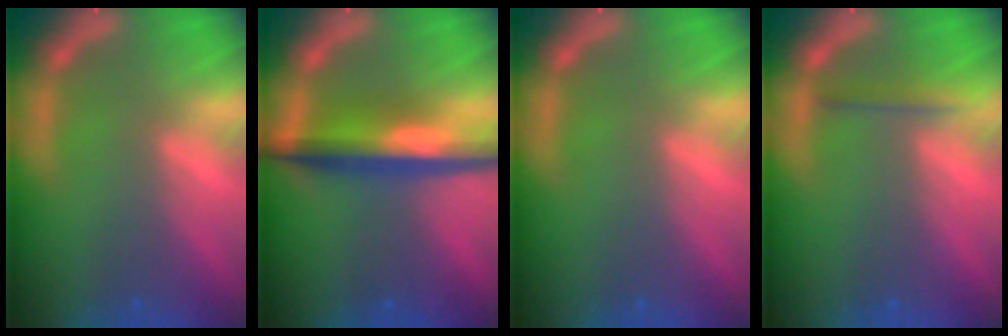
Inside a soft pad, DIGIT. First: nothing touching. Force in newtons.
{"total": 6.5}
{"total": 0.0}
{"total": 1.4}